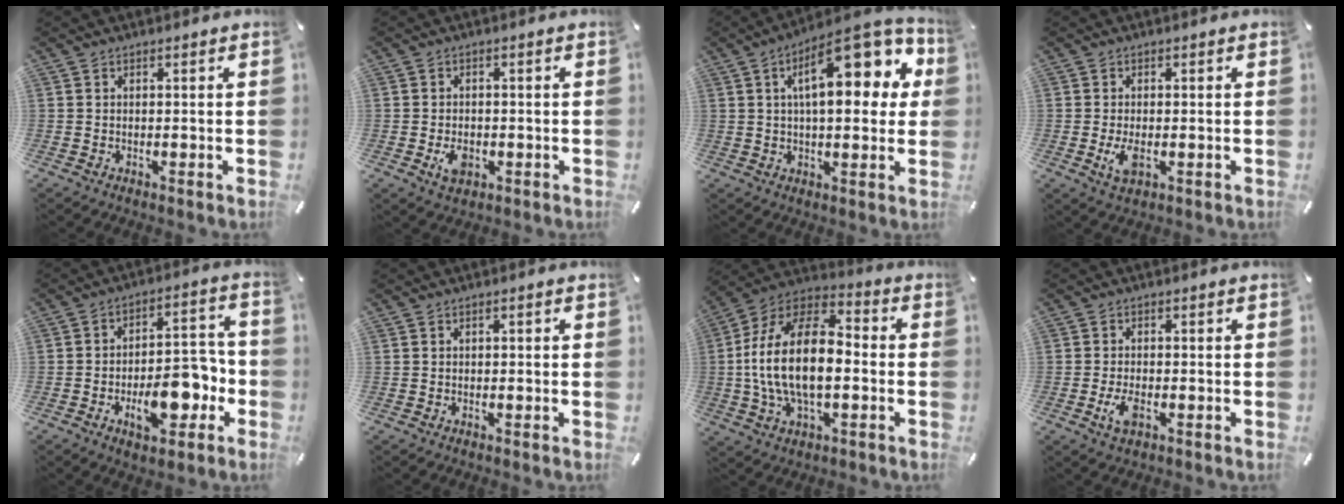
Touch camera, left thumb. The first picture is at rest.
{"total": 3.9, "force": [-1.1, 2.8, 2.5], "torque": [-0.049, -0.002, -0.021]}
{"total": 19.7, "force": [6.4, 8.6, 16.5], "torque": [-0.243, -0.020, 0.097]}
{"total": 4.0, "force": [-0.9, 2.1, 3.3], "torque": [-0.083, -0.006, -0.019]}
{"total": 13.4, "force": [-4.8, 7.4, 10.0], "torque": [-0.138, 0.014, -0.080]}
{"total": 0.7, "force": [-0.1, 0.3, 0.6], "torque": [-0.011, 0.000, -0.003]}
{"total": 19.1, "force": [-2.3, 10.9, 15.5], "torque": [-0.313, 0.011, -0.041]}
{"total": 3.8, "force": [-1.5, 1.9, 3.0], "torque": [-0.075, -0.003, -0.030]}